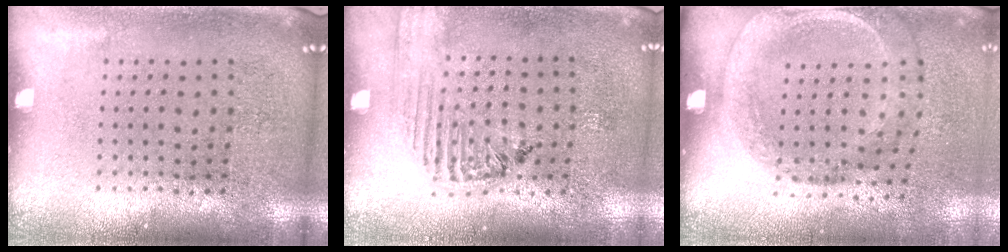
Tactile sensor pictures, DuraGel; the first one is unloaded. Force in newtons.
{"total": 1.6, "press": 1.6, "slide": 0.3}
{"total": 1.8, "press": 1.1, "slide": 1.4}